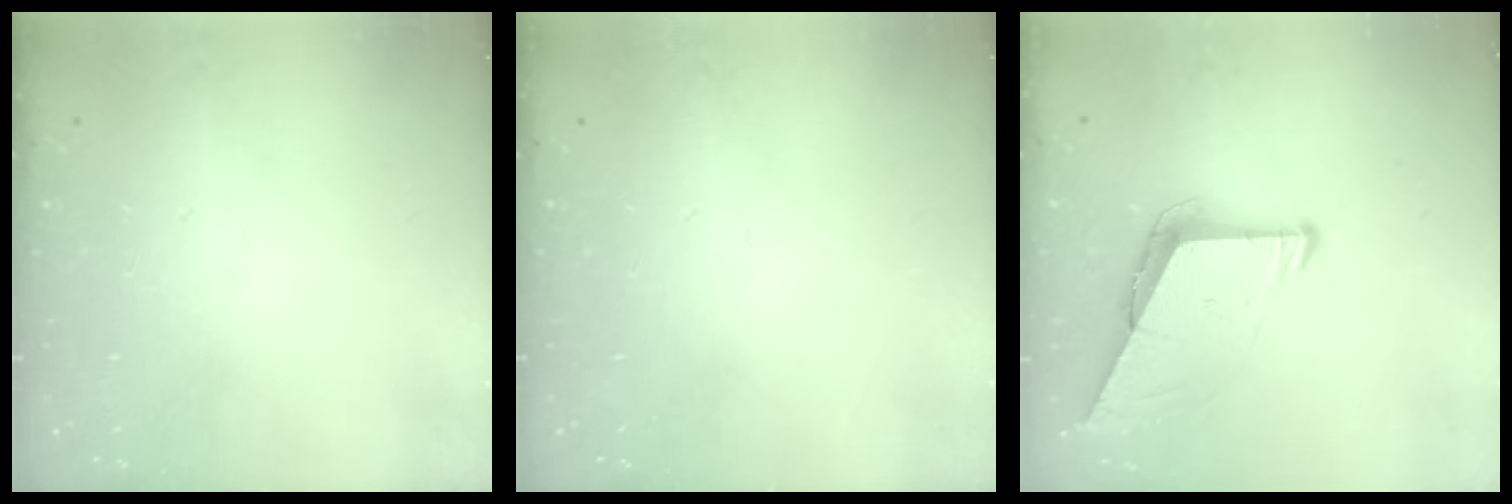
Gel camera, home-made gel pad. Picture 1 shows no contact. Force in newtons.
{"total": 0.0}
{"total": 7.1, "press": 7.1, "slide": 0.5}